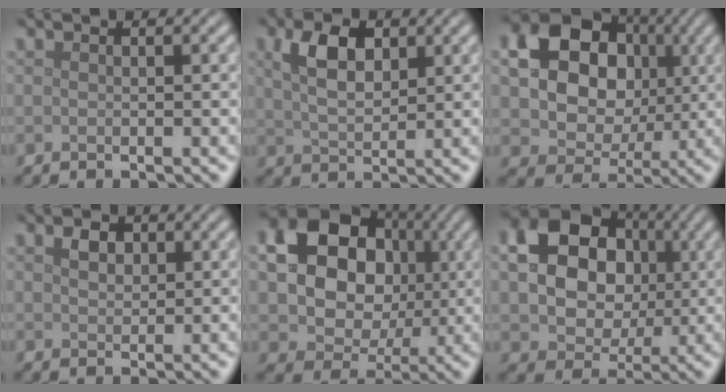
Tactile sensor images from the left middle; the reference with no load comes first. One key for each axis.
{"total": 4.4, "fx": 1.8, "fy": 2.5, "fz": 3.2, "tx": -0.069, "ty": 0.005, "tz": 0.034}
{"total": 13.1, "fx": 3.1, "fy": 10.5, "fz": 7.2, "tx": -0.133, "ty": 0.035, "tz": 0.046}
{"total": 1.7, "fx": 0.8, "fy": 1.3, "fz": 0.9, "tx": -0.019, "ty": 0.002, "tz": 0.013}
{"total": 14.7, "fx": 3.2, "fy": 12.0, "fz": 7.8, "tx": -0.148, "ty": 0.037, "tz": 0.051}
{"total": 14.5, "fx": 3.1, "fy": 11.9, "fz": 7.7, "tx": -0.148, "ty": 0.031, "tz": 0.048}